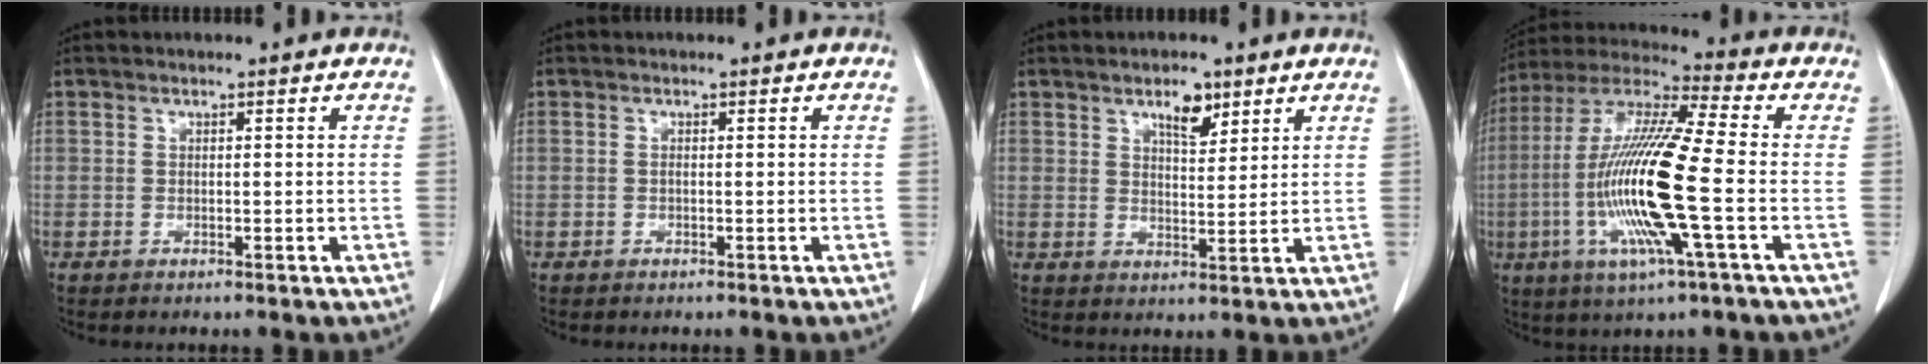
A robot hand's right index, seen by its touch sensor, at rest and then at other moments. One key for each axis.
{"total": 0.0}
{"total": 4.6, "fx": 2.9, "fy": 1.8, "fz": 3.0, "tx": -0.052, "ty": 0.000, "tz": 0.050}
{"total": 17.6, "fx": -3.6, "fy": 0.6, "fz": 17.2, "tx": -0.360, "ty": -0.011, "tz": -0.076}